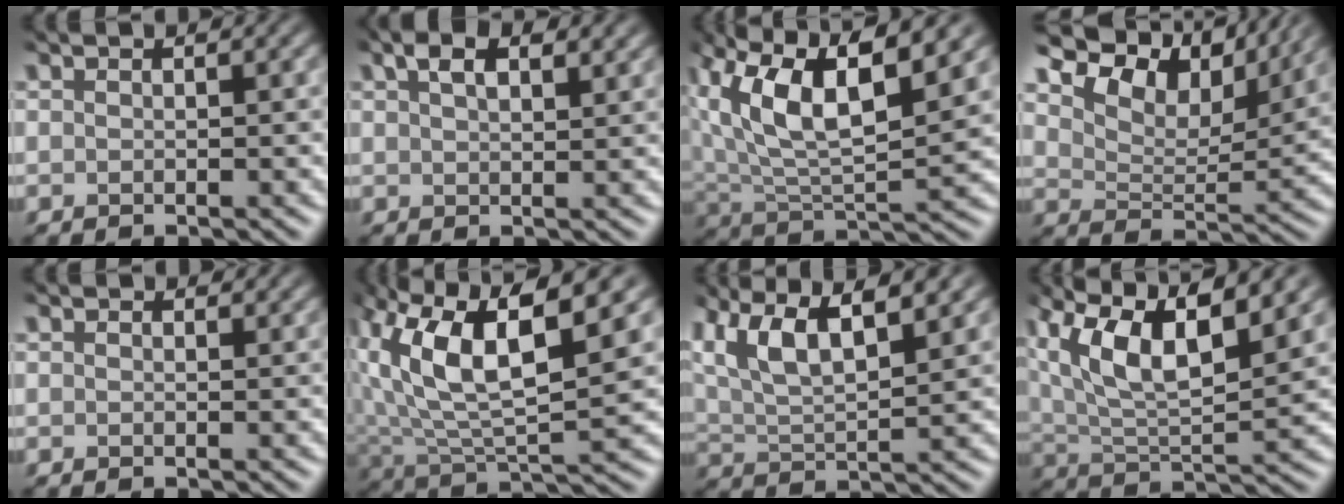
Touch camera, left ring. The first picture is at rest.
{"total": 3.7, "force": [2.1, 1.7, 2.6], "torque": [-0.046, 0.010, 0.033]}
{"total": 10.1, "force": [4.1, 4.3, 8.2], "torque": [-0.160, 0.006, 0.072]}
{"total": 10.1, "force": [7.4, 4.3, 5.3], "torque": [-0.097, 0.004, 0.107]}
{"total": 0.7, "force": [0.6, 0.4, 0.2], "torque": [-0.001, -0.003, 0.007]}
{"total": 10.3, "force": [3.0, 4.2, 8.9], "torque": [-0.173, 0.002, 0.050]}
{"total": 11.4, "force": [6.3, 5.0, 8.1], "torque": [-0.151, 0.048, 0.090]}
{"total": 12.4, "force": [5.8, 4.9, 9.8], "torque": [-0.173, 0.020, 0.092]}